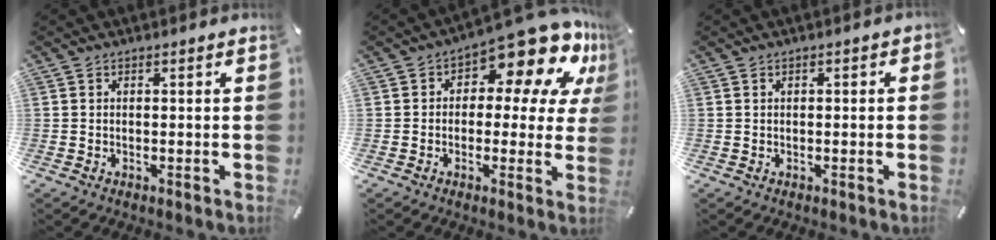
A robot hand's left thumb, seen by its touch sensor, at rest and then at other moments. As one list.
[{"total": 14.0, "force": [8.6, 6.1, 9.3], "torque": [-0.129, -0.072, 0.145]}, {"total": 0.6, "force": [-0.1, 0.5, 0.4], "torque": [-0.006, 0.003, -0.003]}]